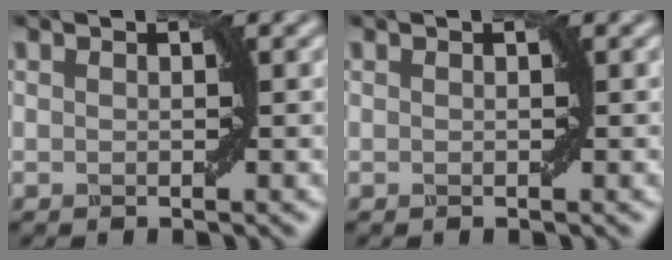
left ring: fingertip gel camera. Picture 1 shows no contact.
{"total": 0.0}